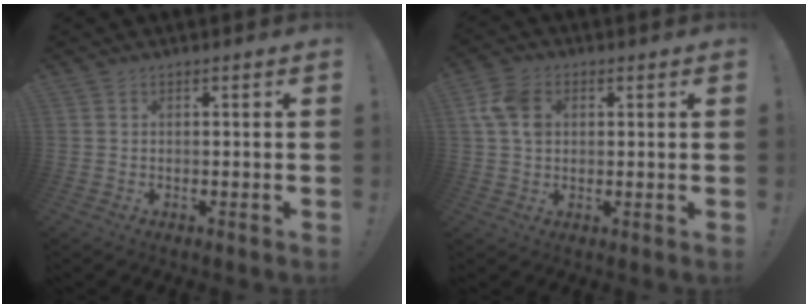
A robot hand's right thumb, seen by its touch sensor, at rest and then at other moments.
{"total": 8.5, "force": [1.9, 6.2, 5.5], "torque": [-0.110, 0.010, 0.040]}